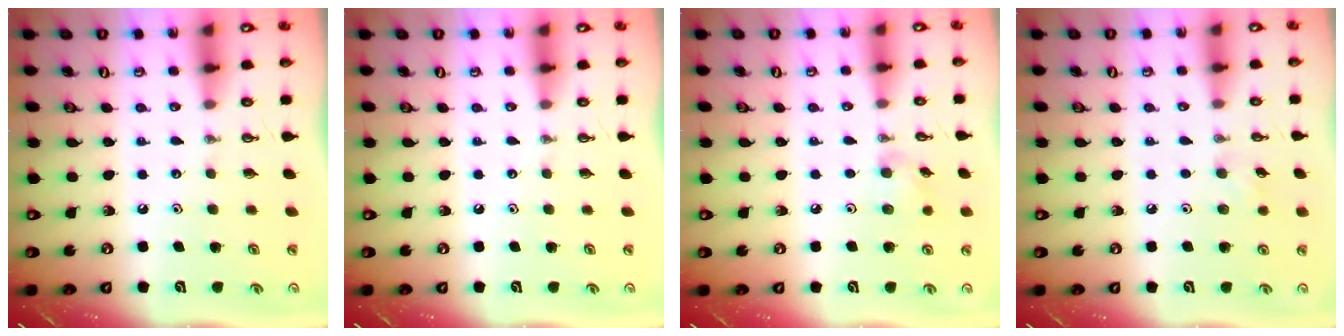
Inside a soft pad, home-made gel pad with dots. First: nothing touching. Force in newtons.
{"total": 0.0}
{"total": 6.1, "press": 6.0, "slide": 1.0}
{"total": 5.2, "press": 5.0, "slide": 1.7}